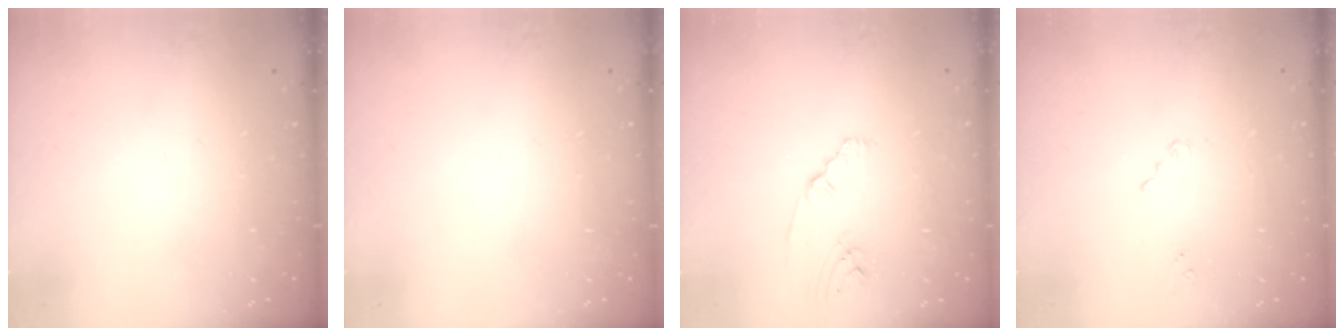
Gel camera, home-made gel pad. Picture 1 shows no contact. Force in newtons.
{"total": 1.5, "press": 1.4, "slide": 0.2}
{"total": 2.2, "press": 2.2, "slide": 0.5}
{"total": 1.0, "press": 1.0, "slide": 0.1}